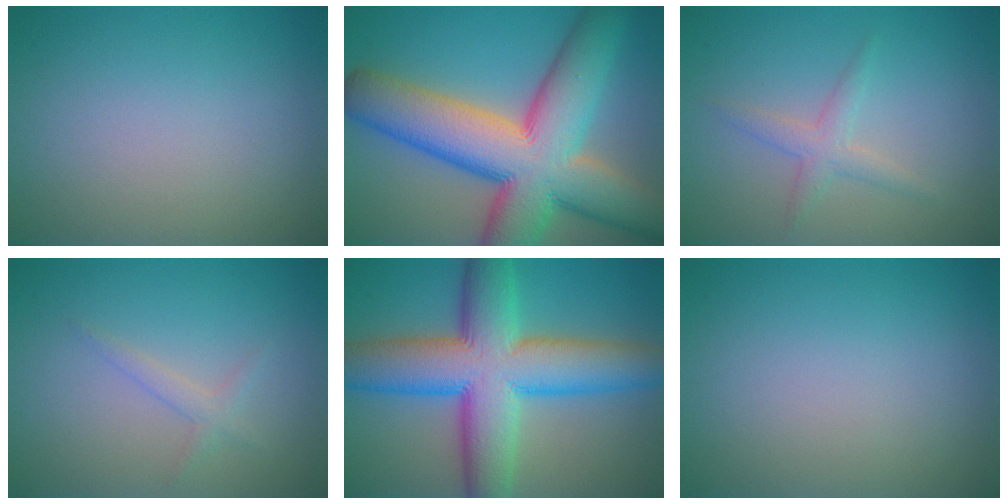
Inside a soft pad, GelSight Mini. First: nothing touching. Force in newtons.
{"total": 15.2, "press": 15.2, "slide": 0.9}
{"total": 1.9, "press": 1.9, "slide": 0.0}
{"total": 1.3, "press": 1.3, "slide": 0.1}
{"total": 12.7, "press": 12.7, "slide": 0.1}
{"total": 0.0}